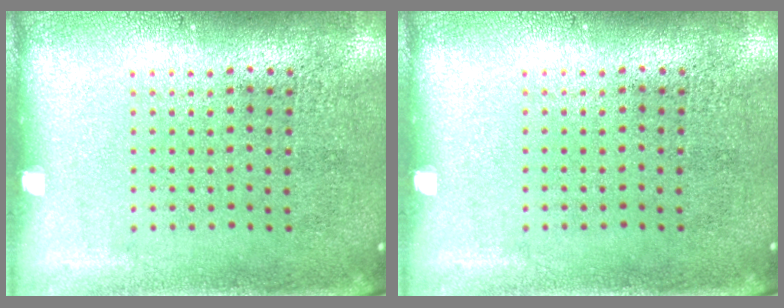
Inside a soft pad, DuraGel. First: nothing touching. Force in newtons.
{"total": 0.0}